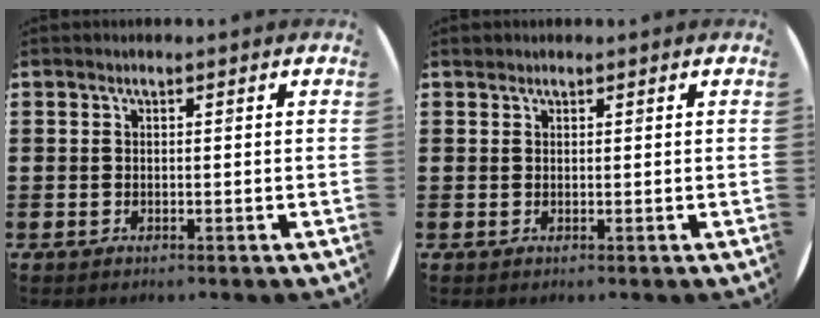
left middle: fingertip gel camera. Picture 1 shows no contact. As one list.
[{"total": 0.5, "force": [0.5, 0.1, -0.1], "torque": [0.001, 0.003, 0.010]}]